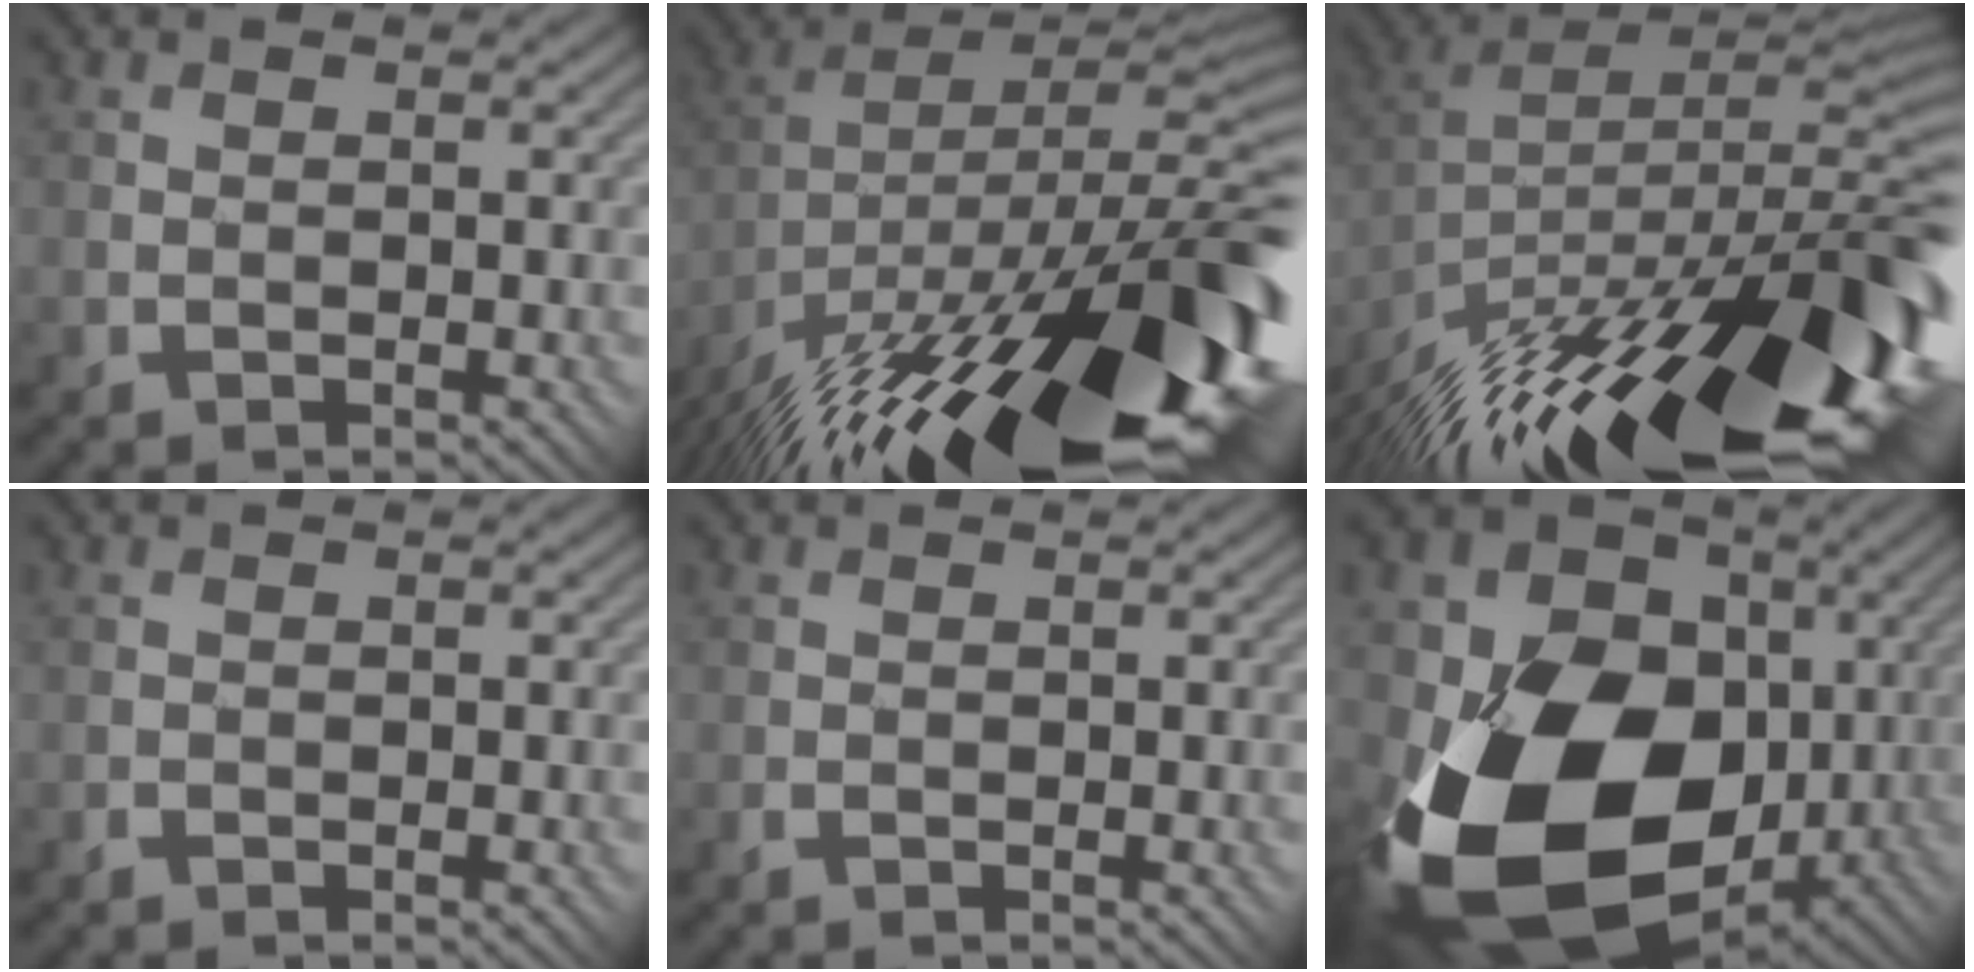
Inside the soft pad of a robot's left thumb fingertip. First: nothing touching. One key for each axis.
{"total": 20.1, "fx": -12.3, "fy": 5.6, "fz": 14.9, "tx": -0.193, "ty": -0.007, "tz": -0.188}
{"total": 18.5, "fx": -12.0, "fy": 5.0, "fz": 13.1, "tx": -0.172, "ty": 0.010, "tz": -0.191}
{"total": 0.6, "fx": -0.3, "fy": 0.4, "fz": -0.2, "tx": 0.006, "ty": -0.001, "tz": -0.009}
{"total": 0.6, "fx": -0.3, "fy": 0.5, "fz": 0.1, "tx": -0.005, "ty": -0.002, "tz": -0.009}
{"total": 18.6, "fx": -3.8, "fy": 13.8, "fz": 11.9, "tx": -0.253, "ty": -0.034, "tz": -0.055}